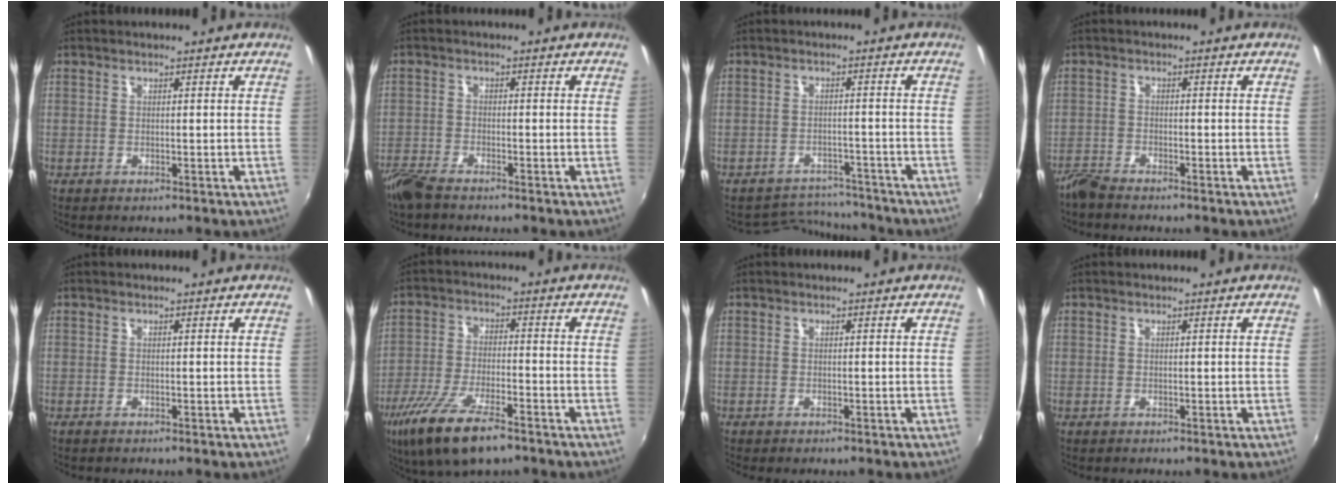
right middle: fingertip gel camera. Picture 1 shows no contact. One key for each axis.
{"total": 5.5, "fx": -4.6, "fy": 1.3, "fz": 2.6, "tx": -0.074, "ty": -0.019, "tz": -0.093}
{"total": 7.6, "fx": -7.3, "fy": 1.9, "fz": 0.0, "tx": -0.014, "ty": 0.013, "tz": -0.105}
{"total": 3.5, "fx": -3.3, "fy": 0.4, "fz": 1.0, "tx": -0.032, "ty": -0.012, "tz": -0.070}
{"total": 0.0}
{"total": 14.0, "fx": -9.2, "fy": 4.2, "fz": 9.7, "tx": -0.211, "ty": -0.036, "tz": -0.171}
{"total": 0.5, "fx": -0.5, "fy": 0.1, "fz": 0.3, "tx": -0.007, "ty": -0.002, "tz": -0.006}
{"total": 0.0}